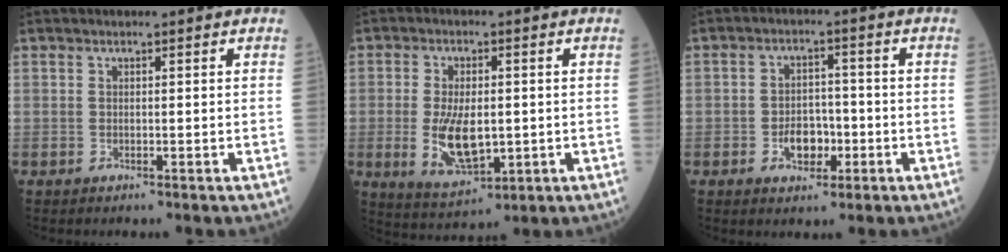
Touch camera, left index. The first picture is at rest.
{"total": 8.7, "force": [-1.1, 3.9, 7.7], "torque": [-0.156, -0.013, -0.009]}
{"total": 5.0, "force": [-1.8, 3.2, 3.3], "torque": [-0.058, 0.007, -0.028]}